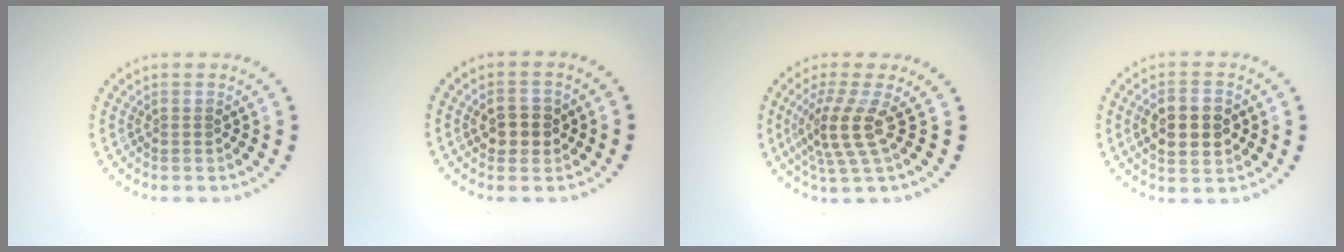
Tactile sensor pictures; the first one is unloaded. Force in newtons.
{"total": 2.6, "press": 2.6, "slide": 0.4}
{"total": 3.7, "press": 2.7, "slide": 2.5}
{"total": 5.2, "press": 5.2, "slide": 0.3}